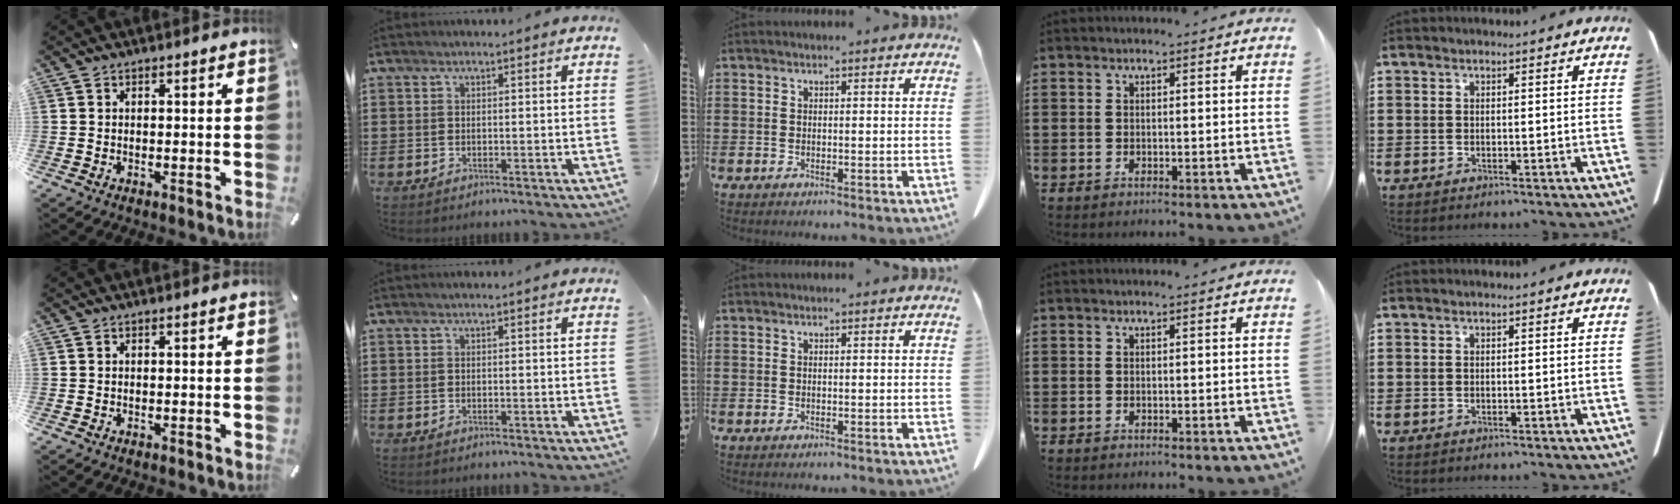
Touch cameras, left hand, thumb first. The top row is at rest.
{}